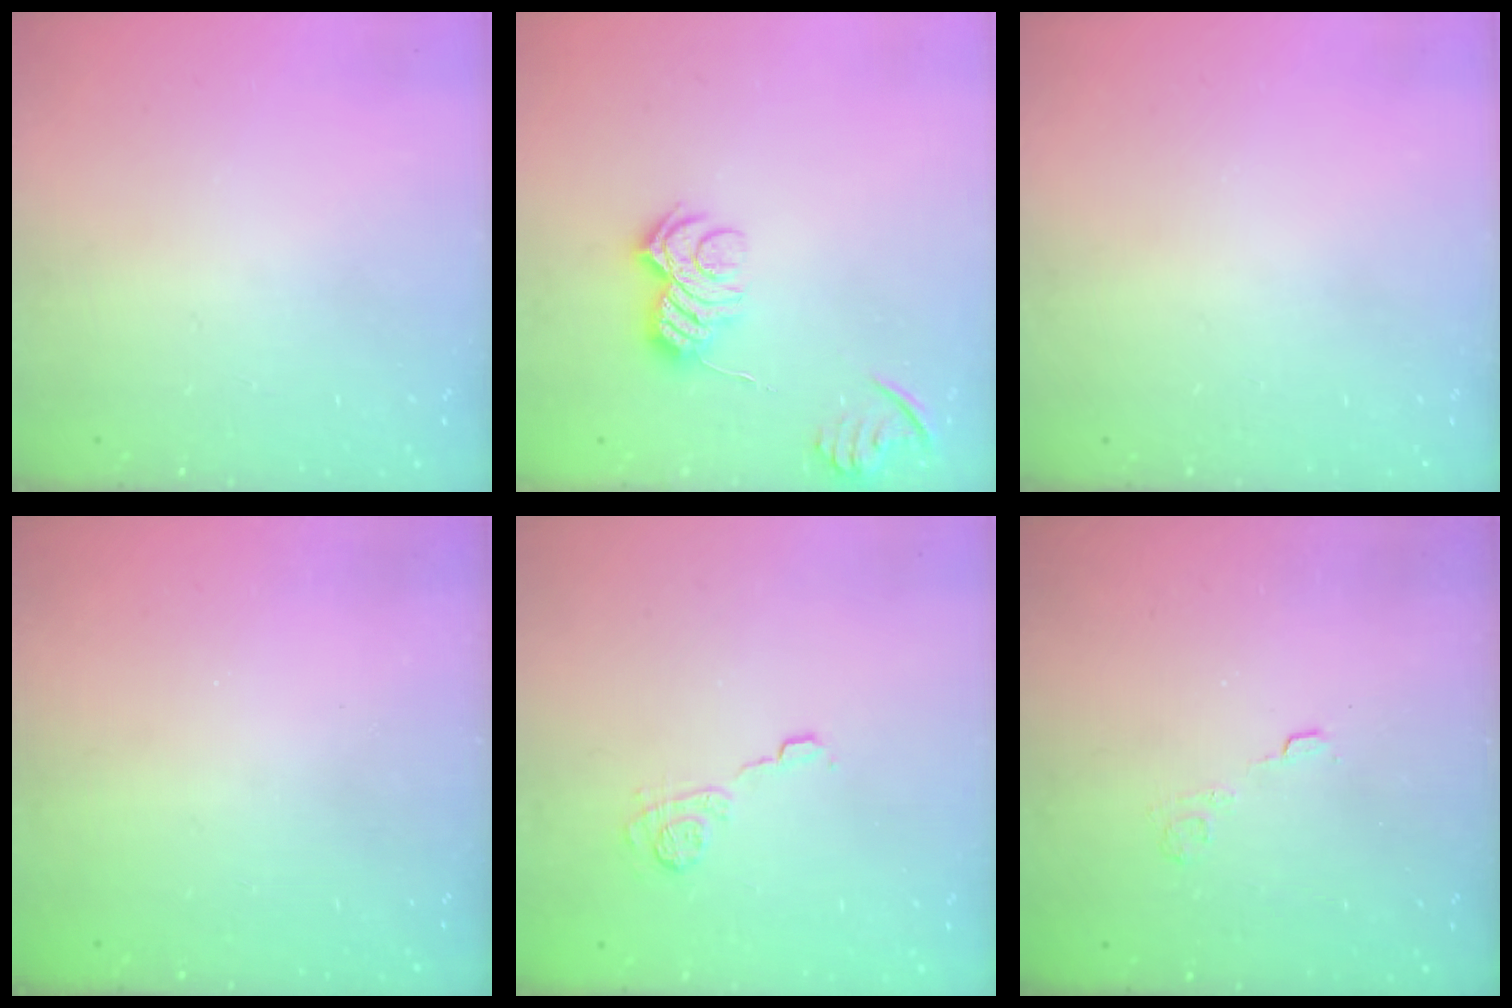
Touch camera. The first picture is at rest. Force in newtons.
{"total": 10.7, "press": 10.7, "slide": 0.3}
{"total": 0.0}
{"total": 2.3, "press": 2.2, "slide": 0.8}
{"total": 9.5, "press": 9.5, "slide": 0.8}
{"total": 2.7, "press": 2.3, "slide": 1.4}